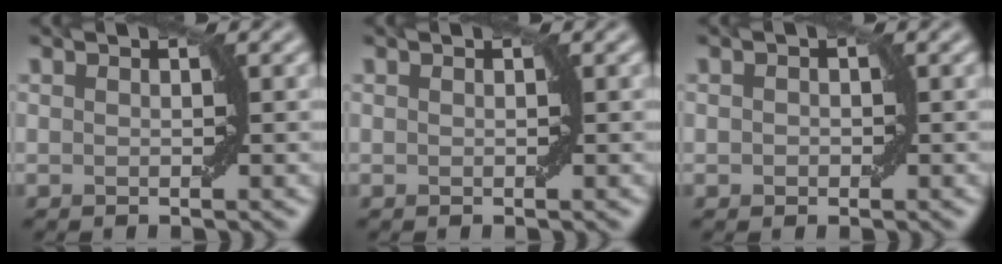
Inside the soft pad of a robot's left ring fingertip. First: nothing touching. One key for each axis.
{"total": 0.0}
{"total": 0.7, "fx": -0.1, "fy": 0.6, "fz": 0.3, "tx": -0.002, "ty": -0.001, "tz": -0.002}